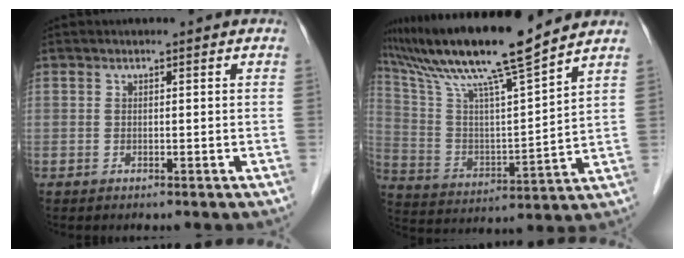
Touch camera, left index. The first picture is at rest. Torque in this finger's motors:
{"motor_torque": [0.57, -0.66, 0.78, 0.21]}